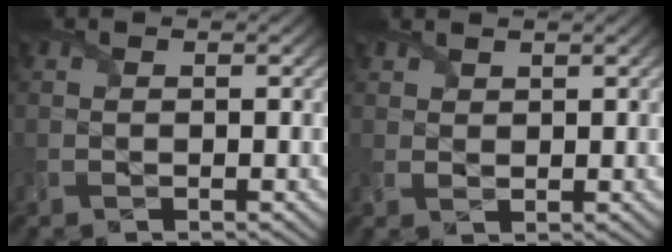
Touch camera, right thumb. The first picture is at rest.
{"total": 1.7, "force": [1.4, 0.9, 0.5], "torque": [-0.014, 0.004, 0.032]}